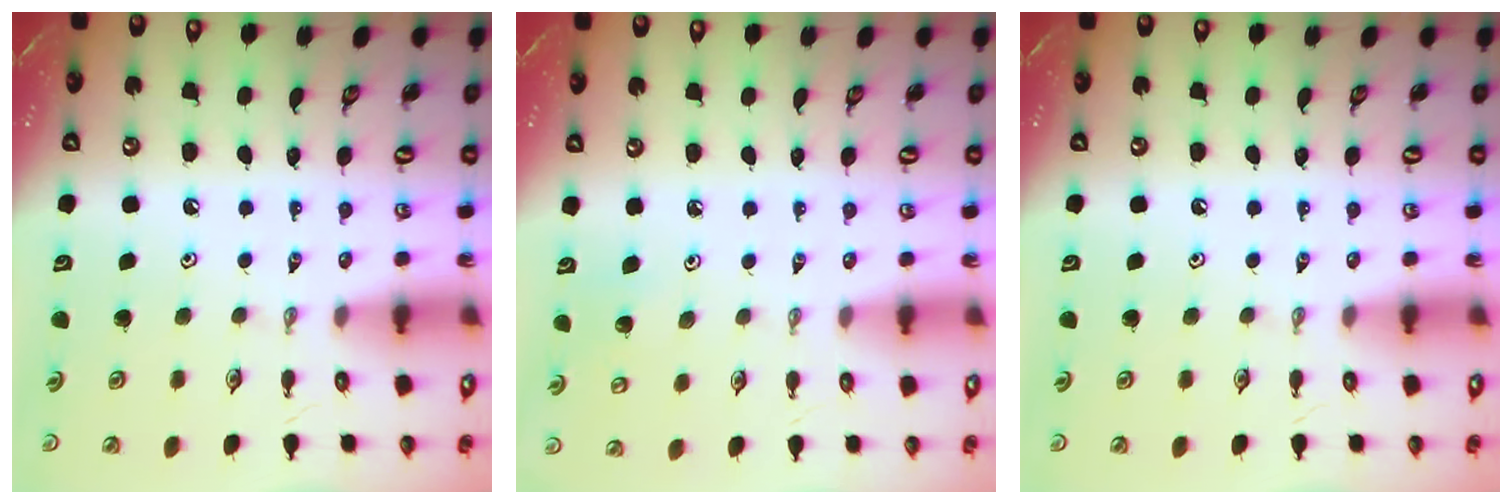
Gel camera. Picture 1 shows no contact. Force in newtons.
{"total": 4.6, "press": 4.5, "slide": 1.1}
{"total": 0.0}